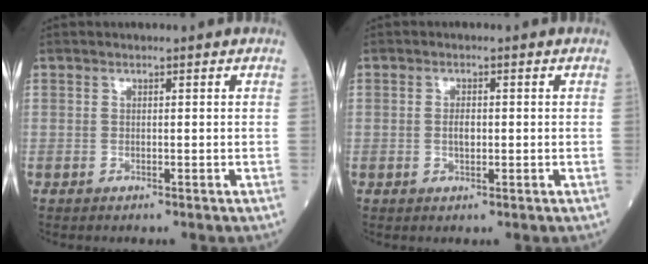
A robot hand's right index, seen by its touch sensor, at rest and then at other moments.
{"total": 1.8, "force": [-0.1, 0.8, 1.6], "torque": [-0.032, 0.000, -0.001]}